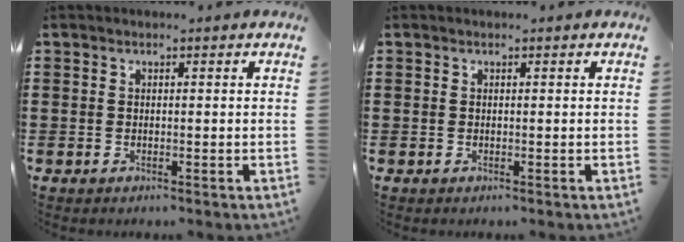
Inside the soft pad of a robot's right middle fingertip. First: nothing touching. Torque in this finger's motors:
{"motor_torque": [-0.17, -0.02, -0.02, -0.02]}